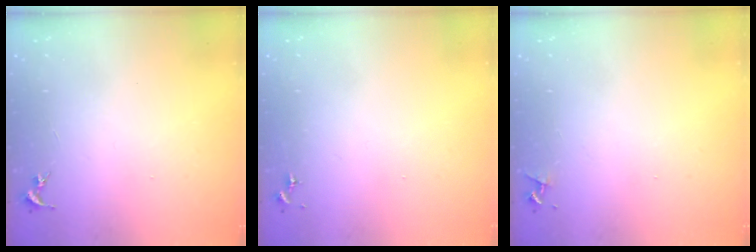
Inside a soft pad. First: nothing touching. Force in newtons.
{"total": 0.0}
{"total": 4.2, "press": 4.2, "slide": 0.5}